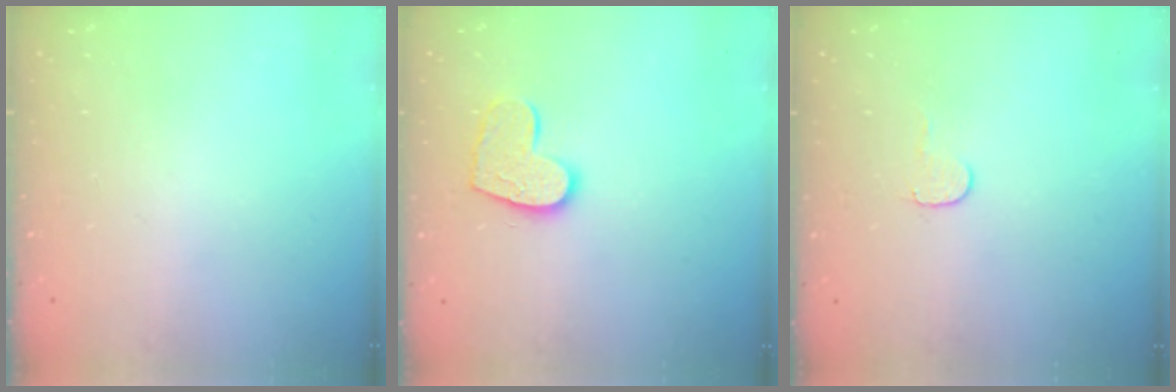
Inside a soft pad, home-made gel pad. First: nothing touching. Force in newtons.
{"total": 11.7, "press": 11.7, "slide": 0.8}
{"total": 4.0, "press": 4.0, "slide": 0.4}